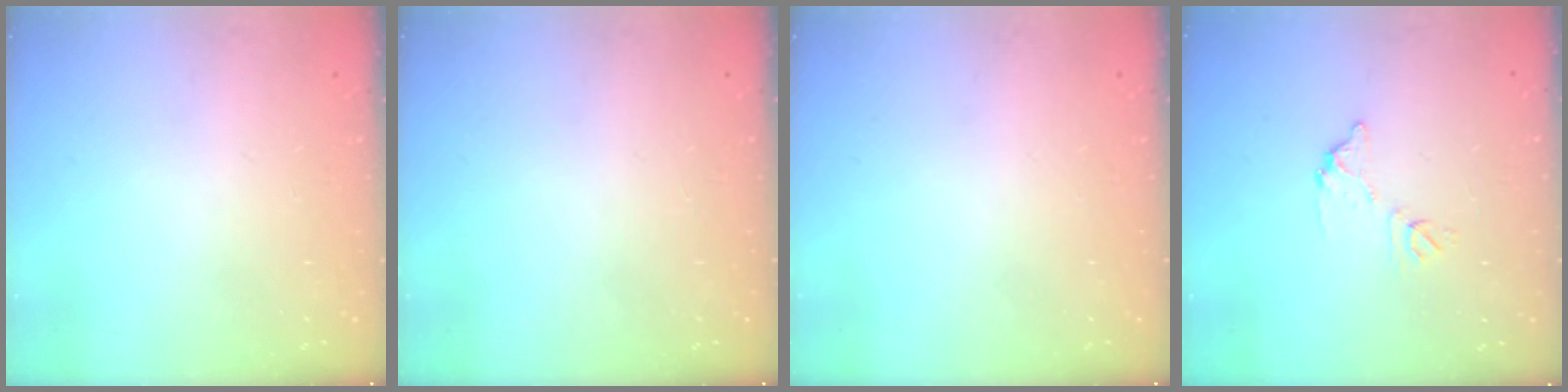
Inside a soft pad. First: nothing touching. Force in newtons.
{"total": 0.0}
{"total": 0.0}
{"total": 7.6, "press": 7.6, "slide": 0.4}